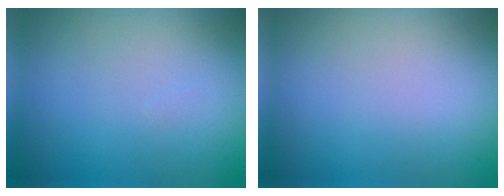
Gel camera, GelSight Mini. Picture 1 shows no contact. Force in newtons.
{"total": 0.0}